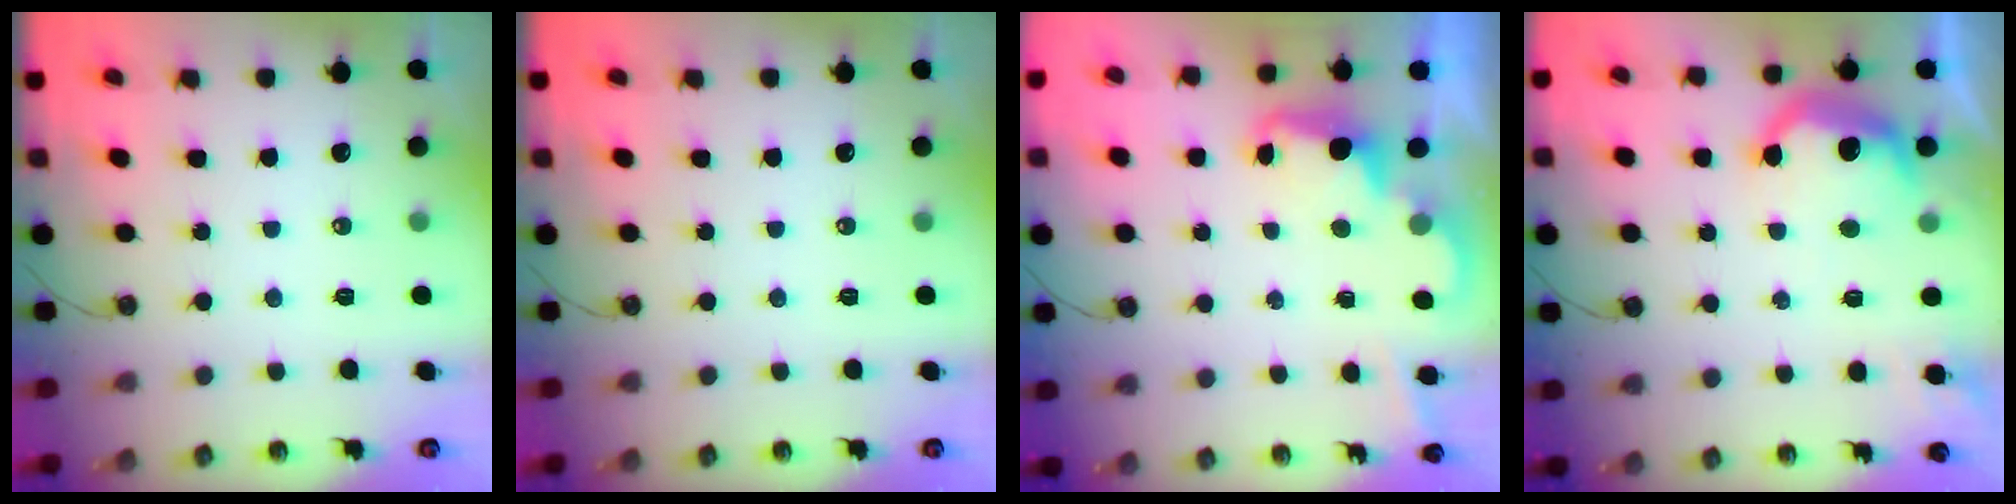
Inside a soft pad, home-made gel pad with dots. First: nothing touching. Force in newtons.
{"total": 0.0}
{"total": 2.4, "press": 2.3, "slide": 0.5}
{"total": 11.1, "press": 11.1, "slide": 0.6}